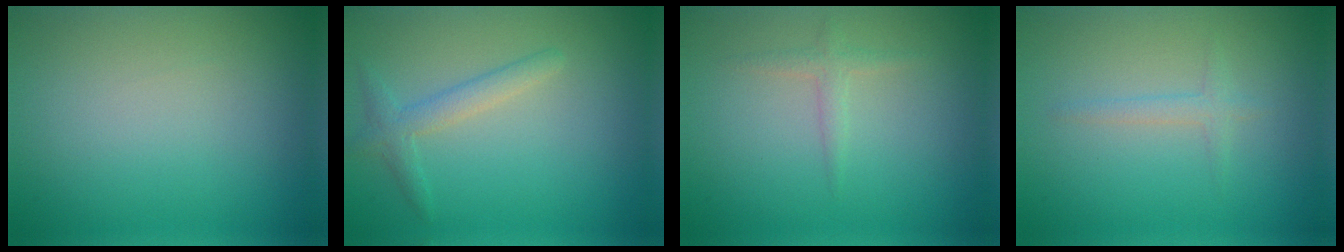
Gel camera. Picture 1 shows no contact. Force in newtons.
{"total": 2.1, "press": 2.1, "slide": 0.1}
{"total": 1.3, "press": 1.3, "slide": 0.0}
{"total": 1.2, "press": 1.2, "slide": 0.1}